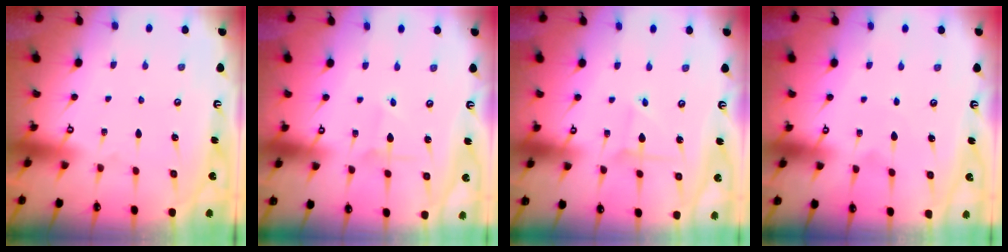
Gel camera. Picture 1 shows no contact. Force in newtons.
{"total": 1.5, "press": 1.5, "slide": 0.2}
{"total": 2.3, "press": 2.3, "slide": 0.0}
{"total": 3.6, "press": 3.5, "slide": 0.4}